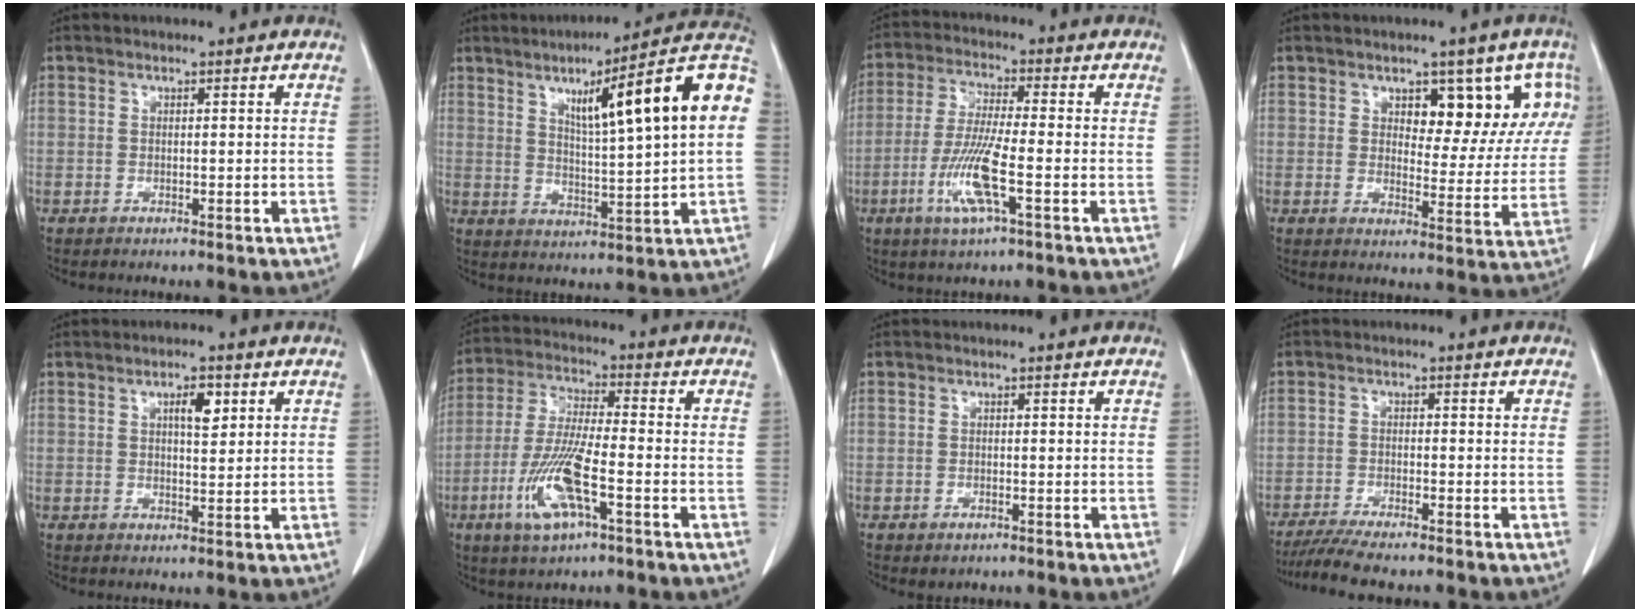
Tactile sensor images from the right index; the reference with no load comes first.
{"total": 18.3, "force": [5.1, 0.5, 17.5], "torque": [-0.242, 0.026, 0.066]}
{"total": 9.6, "force": [-3.4, 0.5, 9.0], "torque": [-0.185, -0.014, -0.069]}
{"total": 9.2, "force": [4.5, 4.7, 6.5], "torque": [-0.056, 0.012, 0.061]}
{"total": 3.6, "force": [1.5, 1.1, 3.1], "torque": [-0.051, 0.000, 0.024]}
{"total": 11.5, "force": [-4.5, 2.0, 10.4], "torque": [-0.219, -0.014, -0.084]}
{"total": 1.1, "force": [-0.6, 0.7, 0.6], "torque": [-0.015, -0.001, 0.001]}
{"total": 8.0, "force": [-6.7, 0.7, 4.2], "torque": [-0.065, -0.018, -0.110]}